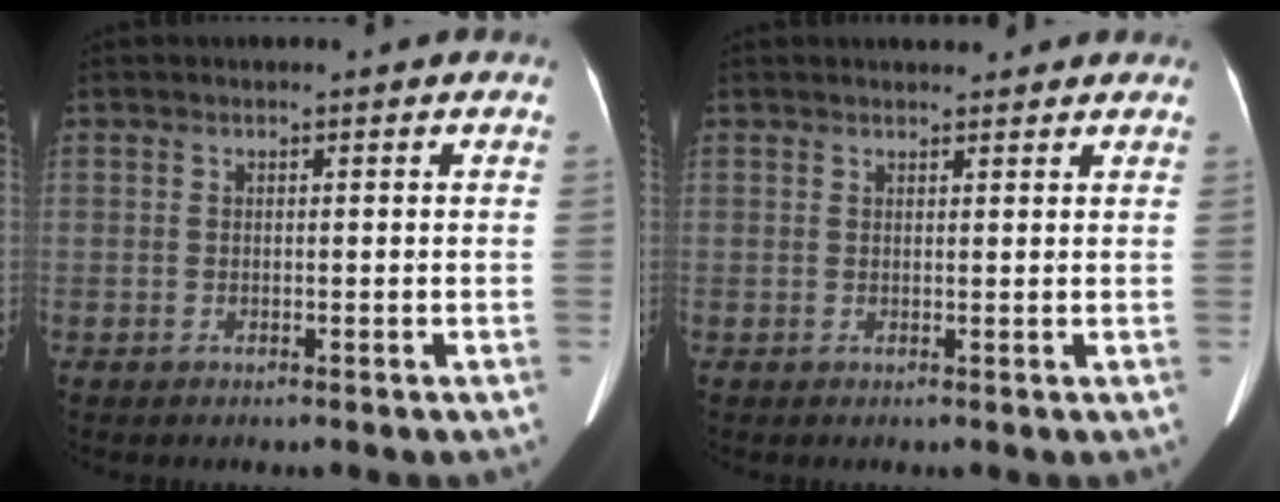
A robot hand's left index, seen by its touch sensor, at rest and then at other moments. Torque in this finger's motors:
{"motor_torque": [0.11, -0.04, 0.04, 0.01]}